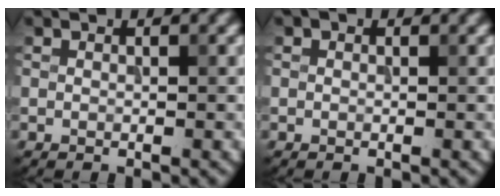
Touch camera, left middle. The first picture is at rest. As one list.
[{"total": 0.6, "force": [0.3, 0.4, 0.3], "torque": [-0.005, -0.005, -0.002]}]